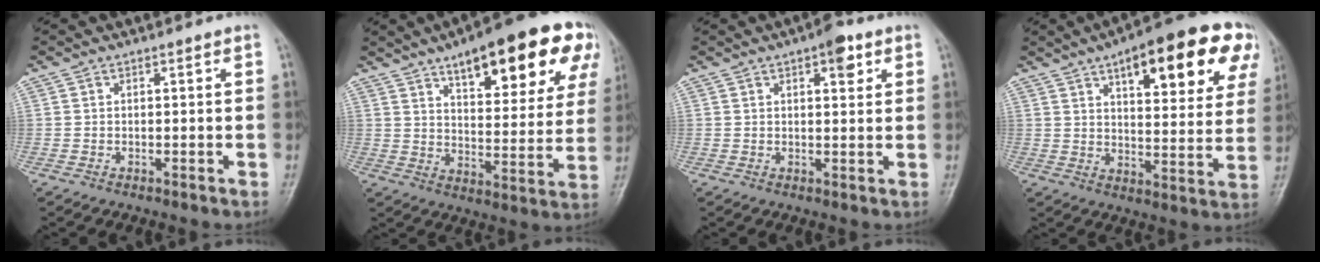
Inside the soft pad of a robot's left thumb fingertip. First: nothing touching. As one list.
[{"total": 23.0, "force": [12.4, 8.1, 17.6], "torque": [-0.199, -0.021, 0.175]}, {"total": 4.4, "force": [2.2, 1.8, 3.3], "torque": [-0.032, -0.005, 0.026]}, {"total": 21.4, "force": [10.4, 7.8, 17.0], "torque": [-0.192, -0.013, 0.141]}]